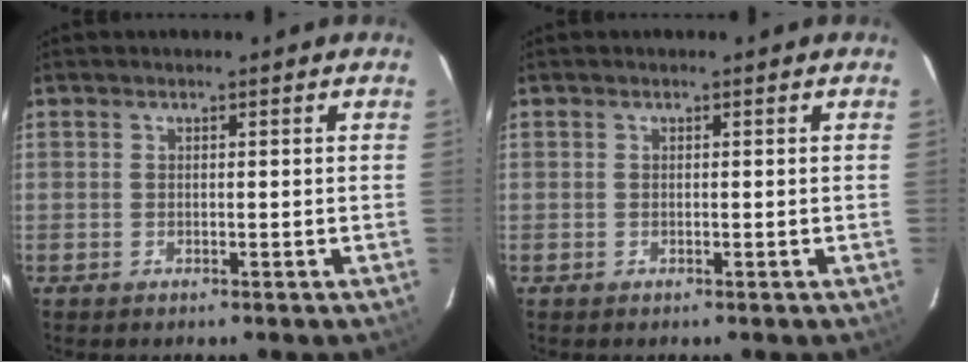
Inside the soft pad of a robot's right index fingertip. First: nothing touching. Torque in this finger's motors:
{"motor_torque": [0.00, 0.00, 0.00, 0.00]}